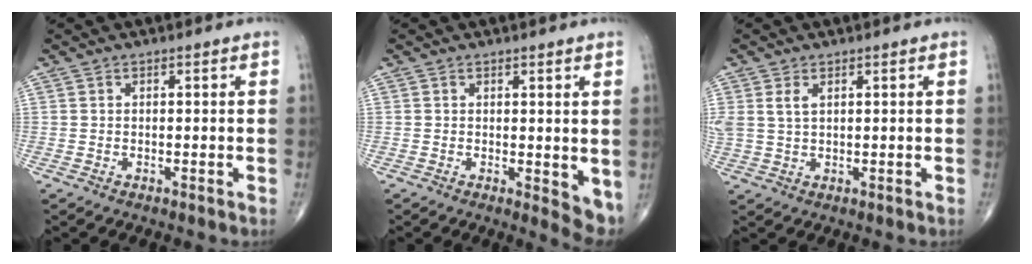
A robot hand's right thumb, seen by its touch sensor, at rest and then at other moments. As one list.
[{"total": 4.7, "force": [0.4, 2.0, 4.3], "torque": [-0.049, -0.014, 0.006]}, {"total": 3.5, "force": [1.3, 1.9, 2.6], "torque": [-0.066, 0.007, 0.035]}]